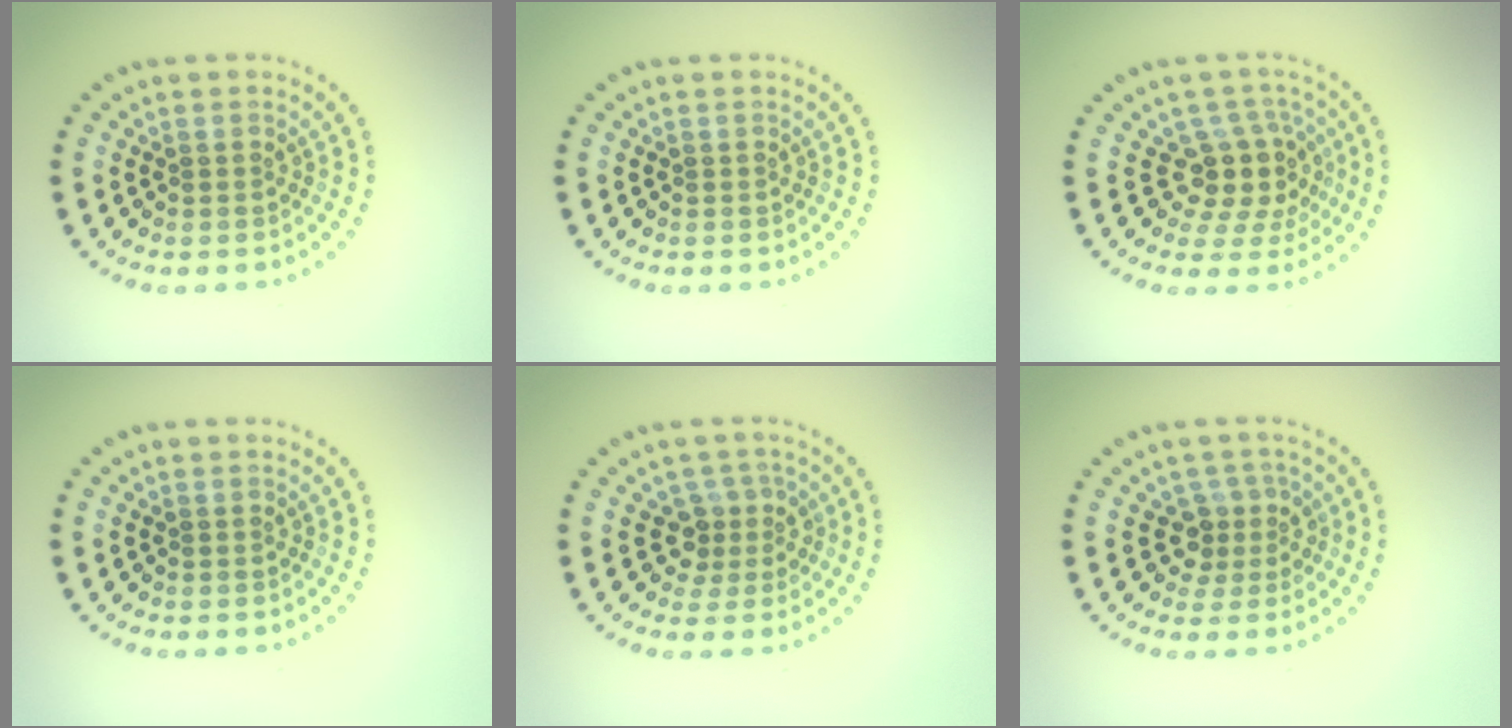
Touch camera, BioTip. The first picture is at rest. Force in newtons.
{"total": 0.0}
{"total": 4.1, "press": 3.1, "slide": 2.6}
{"total": 0.0}
{"total": 2.5, "press": 1.9, "slide": 1.6}
{"total": 2.5, "press": 1.9, "slide": 1.6}